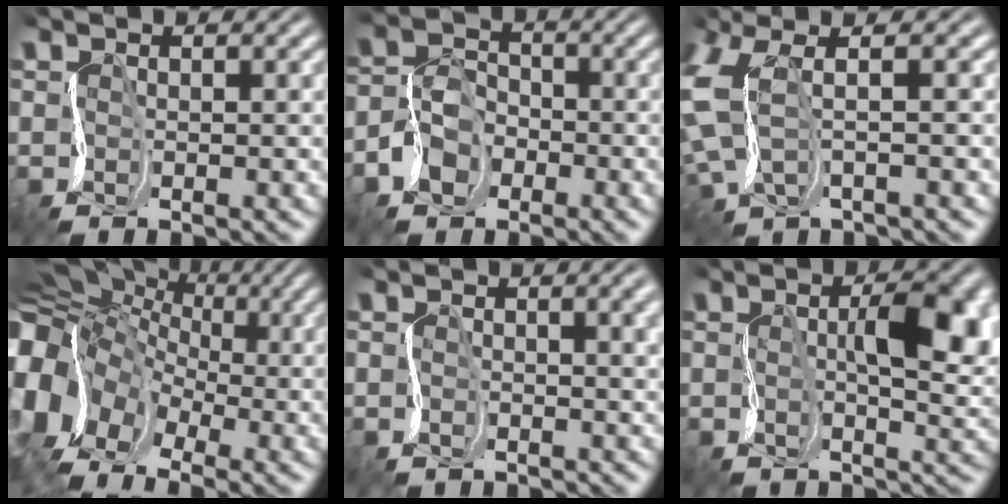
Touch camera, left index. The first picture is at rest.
{"total": 2.9, "force": [-1.9, 2.1, 0.6], "torque": [-0.027, 0.016, -0.048]}
{"total": 4.5, "force": [2.1, 1.6, 3.6], "torque": [-0.115, 0.008, 0.037]}
{"total": 15.7, "force": [-2.6, 12.6, 8.9], "torque": [-0.195, 0.023, -0.042]}
{"total": 4.5, "force": [0.8, 2.5, 3.6], "torque": [-0.044, 0.016, -0.002]}
{"total": 6.8, "force": [1.1, 2.6, 6.2], "torque": [-0.107, 0.009, 0.017]}